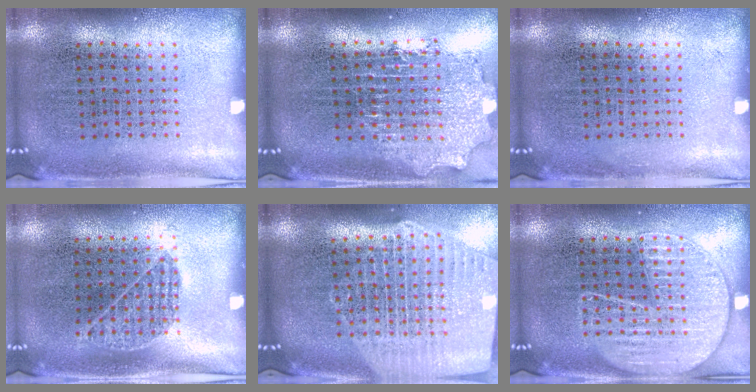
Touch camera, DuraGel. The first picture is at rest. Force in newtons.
{"total": 2.0, "press": 1.6, "slide": 1.3}
{"total": 0.0}
{"total": 0.8, "press": 0.6, "slide": 0.5}
{"total": 2.7, "press": 2.3, "slide": 1.4}
{"total": 1.4, "press": 1.4, "slide": 0.2}